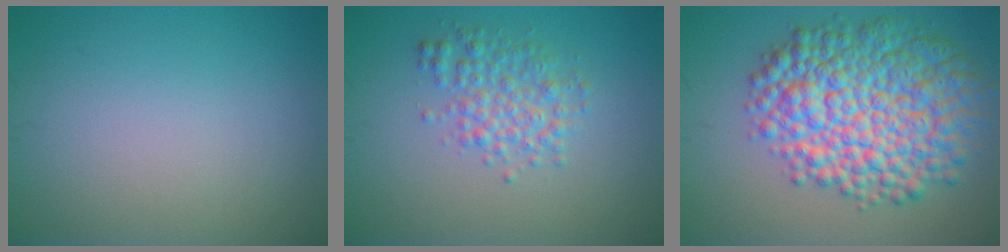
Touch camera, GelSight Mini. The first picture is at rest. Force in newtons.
{"total": 3.3, "press": 3.3, "slide": 0.1}
{"total": 11.6, "press": 11.5, "slide": 0.3}